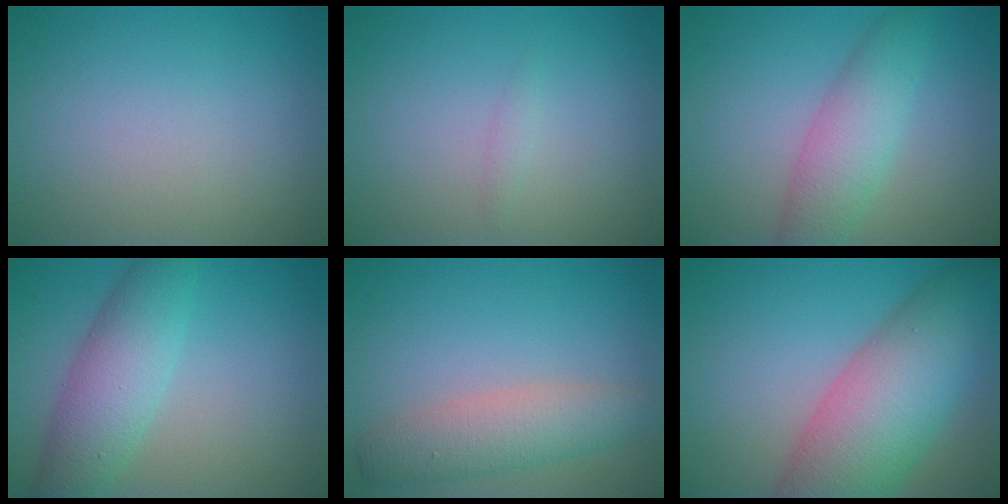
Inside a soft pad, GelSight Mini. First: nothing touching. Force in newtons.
{"total": 0.6, "press": 0.6, "slide": 0.0}
{"total": 4.5, "press": 4.5, "slide": 0.0}
{"total": 5.9, "press": 5.9, "slide": 0.2}
{"total": 4.1, "press": 4.1, "slide": 0.2}
{"total": 10.9, "press": 10.9, "slide": 0.4}